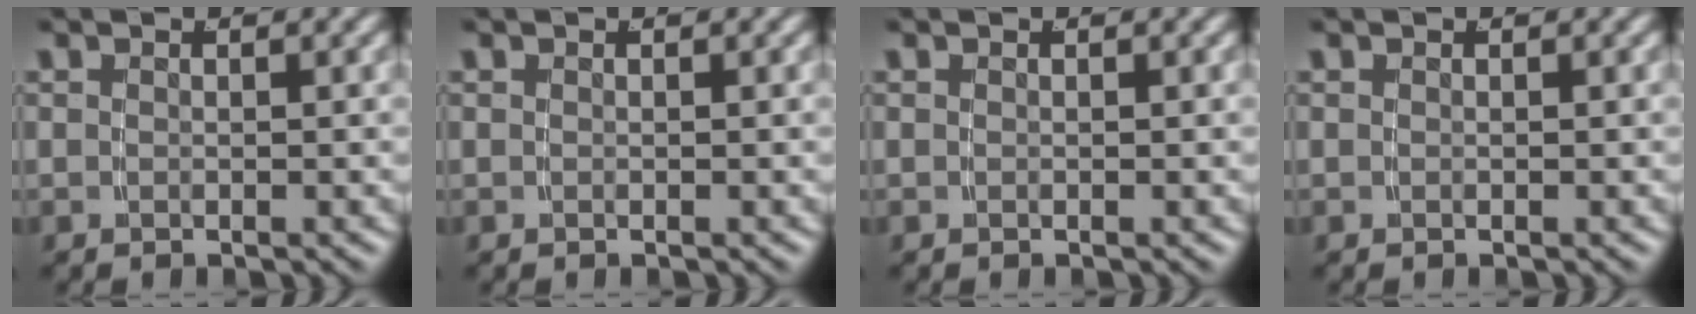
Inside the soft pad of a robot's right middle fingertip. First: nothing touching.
{"total": 0.0}
{"total": 0.0}
{"total": 0.0}